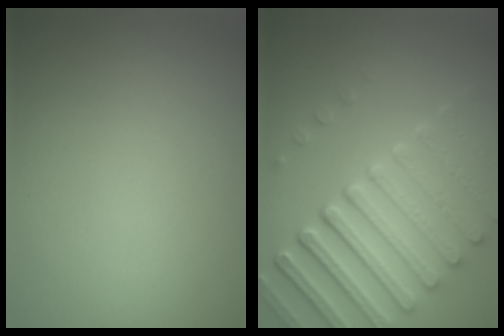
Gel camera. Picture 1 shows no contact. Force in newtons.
{"total": 7.3, "press": 5.5, "slide": 4.7}